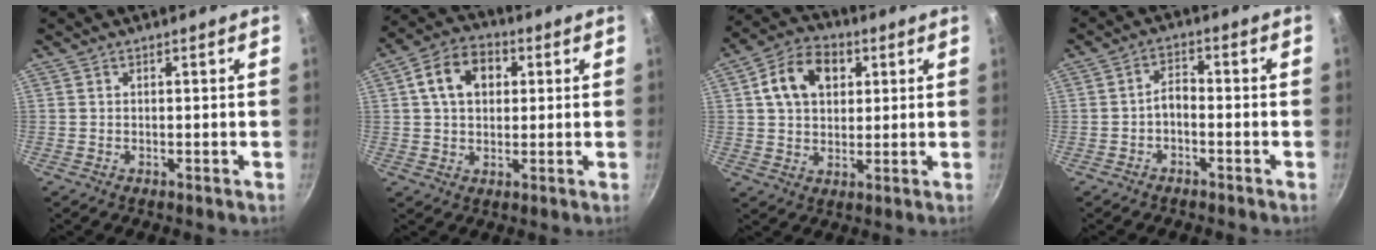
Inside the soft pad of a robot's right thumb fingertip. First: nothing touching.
{"total": 10.6, "force": [2.6, 7.7, 6.8], "torque": [-0.094, 0.015, 0.031]}
{"total": 11.6, "force": [3.5, 8.4, 7.1], "torque": [-0.103, 0.009, 0.047]}
{"total": 3.1, "force": [-1.6, 1.6, 2.1], "torque": [-0.034, 0.026, -0.031]}